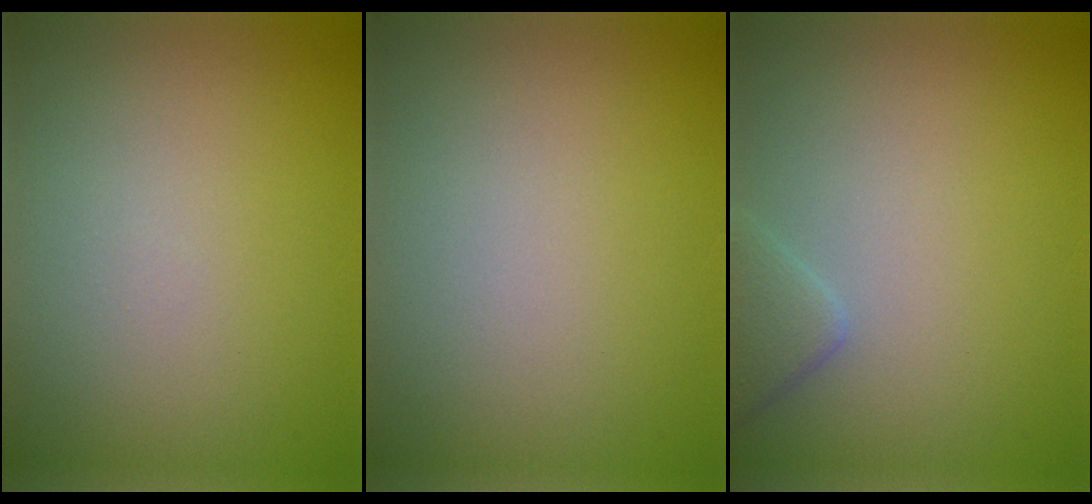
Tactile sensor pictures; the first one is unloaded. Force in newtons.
{"total": 0.0}
{"total": 1.8, "press": 1.8, "slide": 0.2}